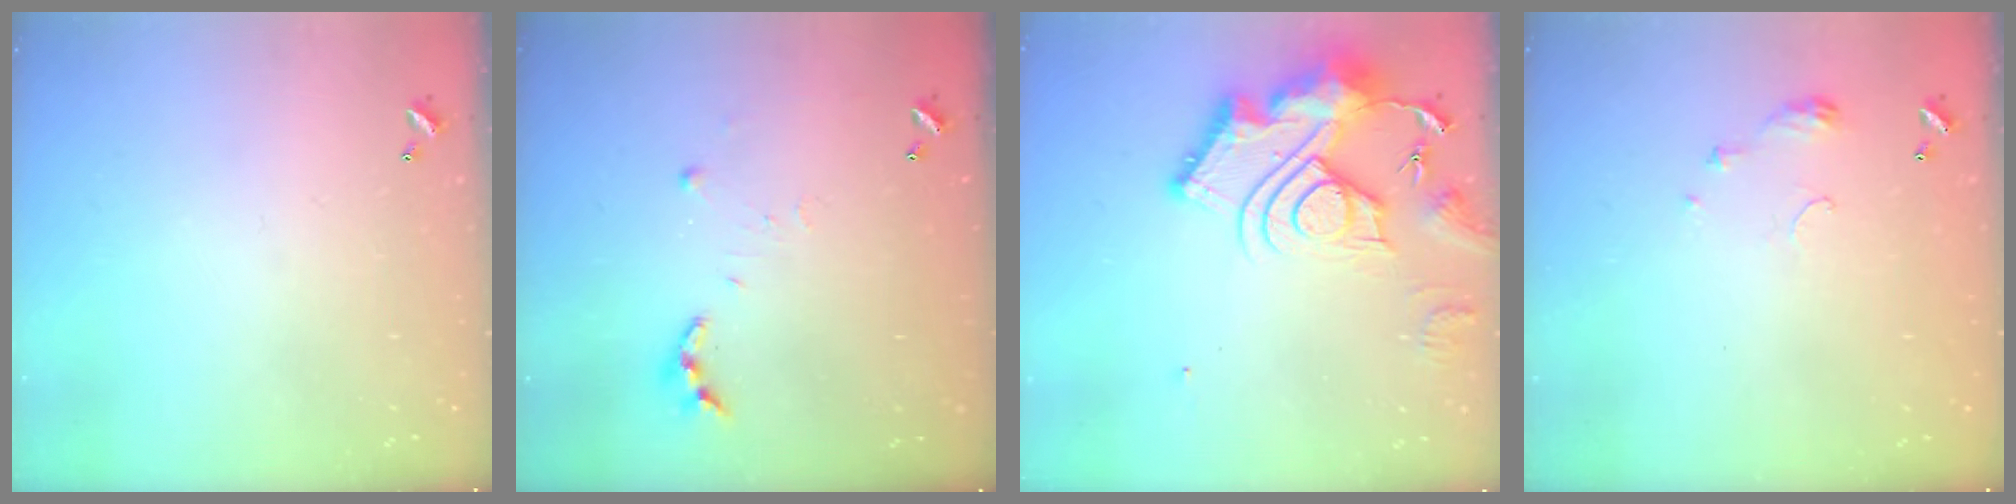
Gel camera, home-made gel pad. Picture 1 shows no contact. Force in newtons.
{"total": 5.8, "press": 5.8, "slide": 0.6}
{"total": 21.1, "press": 21.0, "slide": 2.1}
{"total": 5.8, "press": 5.8, "slide": 0.6}